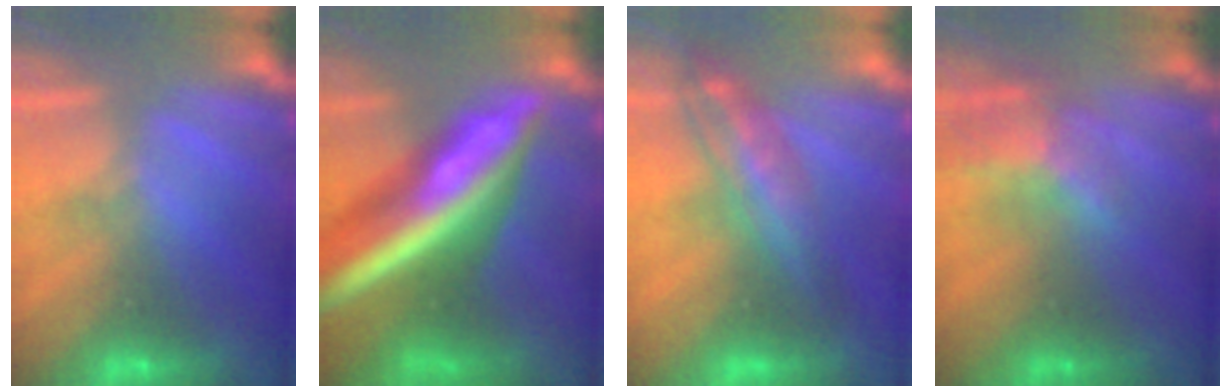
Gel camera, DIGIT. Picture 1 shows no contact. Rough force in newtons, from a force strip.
{"total": 8.3}
{"total": 2.9}
{"total": 2.3}